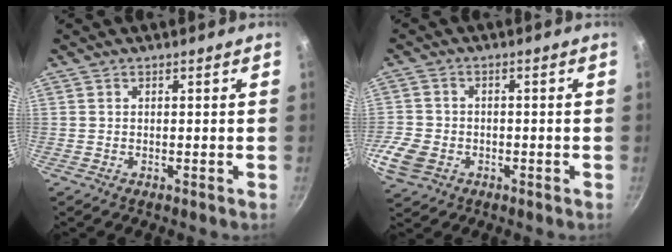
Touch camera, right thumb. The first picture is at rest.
{"total": 7.3, "force": [-2.4, 5.6, 3.9], "torque": [-0.091, 0.008, -0.049]}